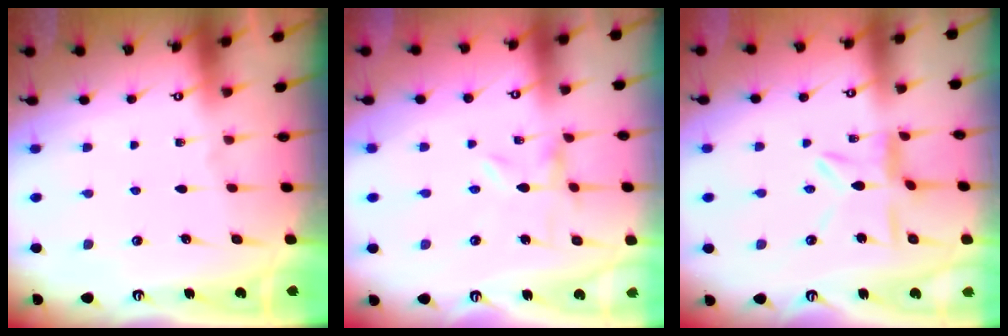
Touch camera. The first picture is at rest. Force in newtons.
{"total": 0.0}
{"total": 6.4, "press": 6.4, "slide": 0.4}